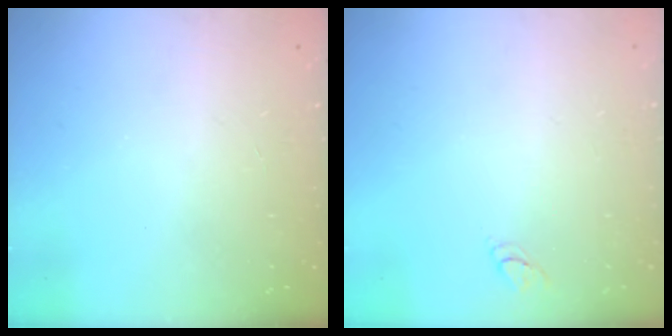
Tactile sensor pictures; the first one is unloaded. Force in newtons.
{"total": 3.5, "press": 3.5, "slide": 0.2}